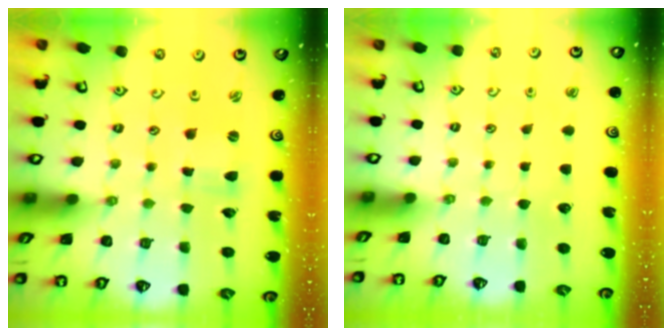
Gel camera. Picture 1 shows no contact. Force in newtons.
{"total": 0.0}